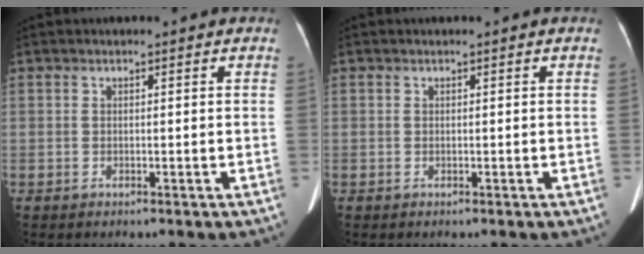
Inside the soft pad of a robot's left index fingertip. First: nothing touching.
{"total": 0.0}